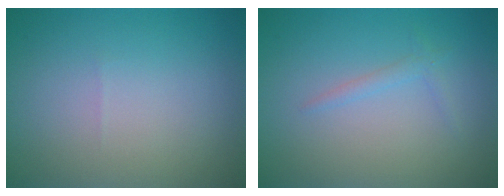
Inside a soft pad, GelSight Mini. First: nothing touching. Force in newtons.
{"total": 0.9, "press": 0.9, "slide": 0.1}